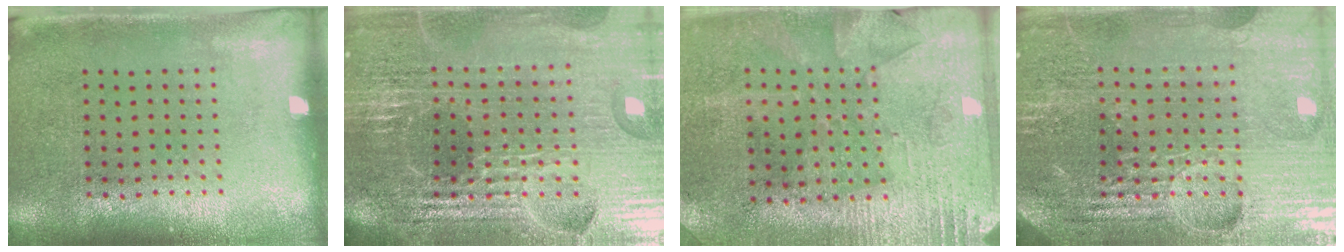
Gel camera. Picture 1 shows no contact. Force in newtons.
{"total": 6.2, "press": 5.5, "slide": 2.8}
{"total": 2.8, "press": 2.5, "slide": 1.1}
{"total": 5.7, "press": 5.2, "slide": 2.5}